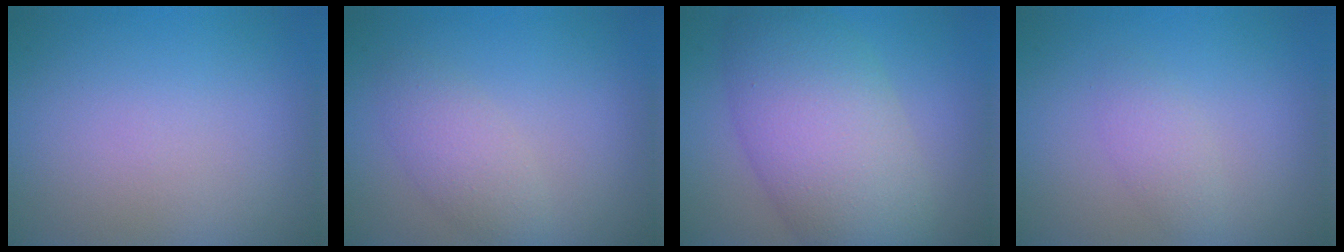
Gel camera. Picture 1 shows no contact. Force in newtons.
{"total": 2.4, "press": 2.4, "slide": 0.1}
{"total": 9.1, "press": 9.1, "slide": 0.5}
{"total": 1.5, "press": 1.5, "slide": 0.0}